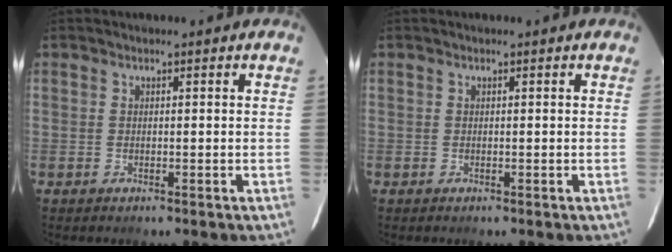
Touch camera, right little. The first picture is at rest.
{"total": 0.0}